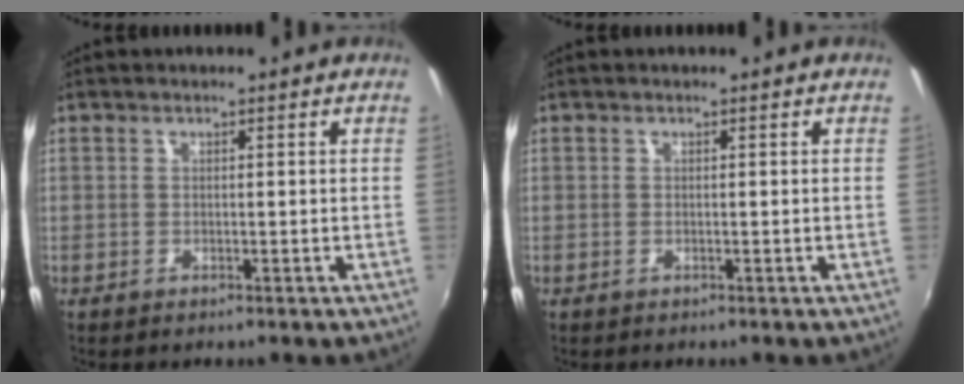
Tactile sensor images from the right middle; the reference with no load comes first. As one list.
[{"total": 0.0}]